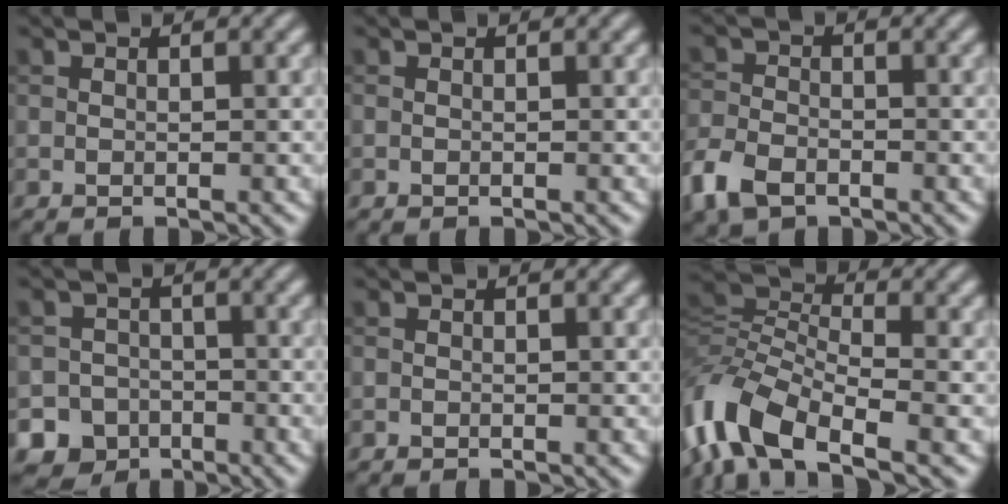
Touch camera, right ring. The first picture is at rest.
{"total": 0.0}
{"total": 4.8, "force": [-3.0, 2.8, 2.4], "torque": [-0.059, -0.004, -0.069]}
{"total": 6.8, "force": [-4.3, 5.2, 0.7], "torque": [0.012, -0.016, -0.078]}
{"total": 0.0}
{"total": 9.6, "force": [-4.8, 4.7, 6.8], "torque": [-0.142, 0.007, -0.110]}